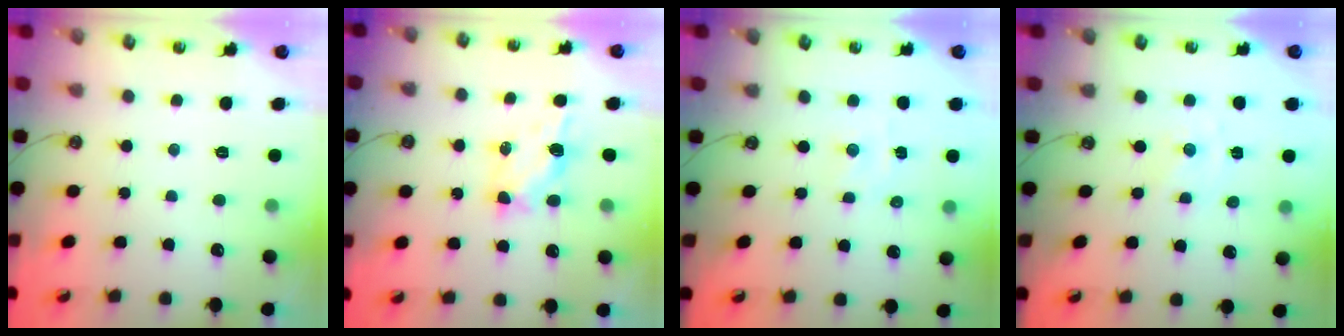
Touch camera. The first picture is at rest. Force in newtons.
{"total": 5.5, "press": 5.5, "slide": 0.3}
{"total": 2.0, "press": 1.9, "slide": 0.3}
{"total": 0.0}